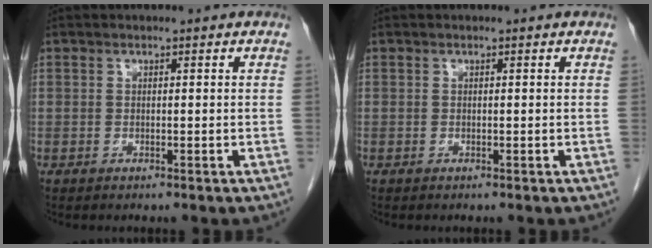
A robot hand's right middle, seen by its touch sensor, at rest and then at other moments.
{"total": 0.0}